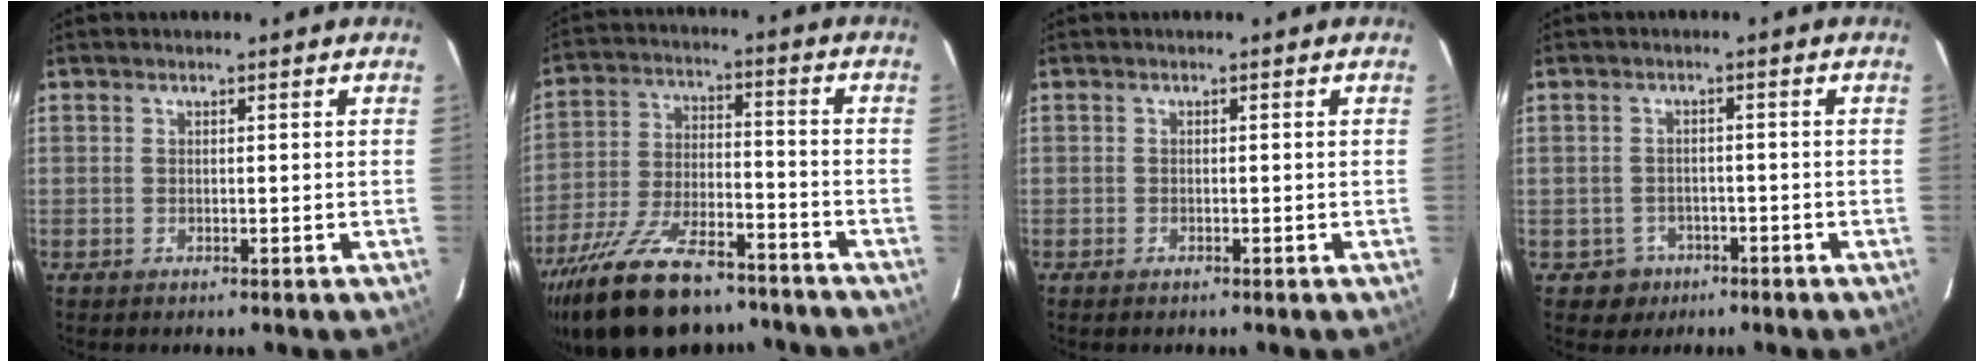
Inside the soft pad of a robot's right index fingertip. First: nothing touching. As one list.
[{"total": 22.5, "force": [-17.4, 8.6, 11.4], "torque": [-0.231, -0.025, -0.271]}, {"total": 0.8, "force": [-0.7, 0.3, 0.3], "torque": [-0.007, -0.002, -0.014]}, {"total": 4.3, "force": [-2.0, 3.7, 0.2], "torque": [-0.017, 0.016, -0.023]}]